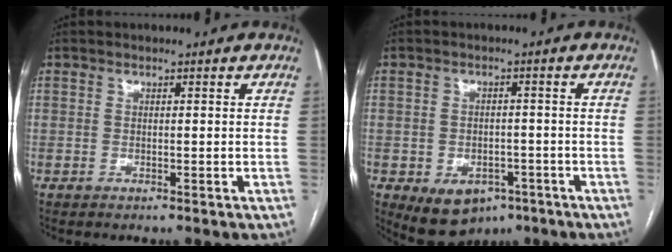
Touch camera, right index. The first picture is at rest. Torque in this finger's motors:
{"motor_torque": [1.04, -1.10, 0.18, 0.00]}